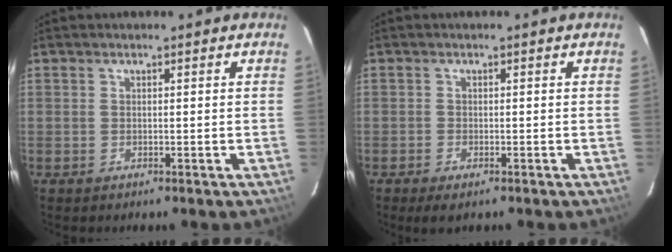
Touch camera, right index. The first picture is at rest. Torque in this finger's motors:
{"motor_torque": [0.15, -0.08, 0.09, 0.01]}